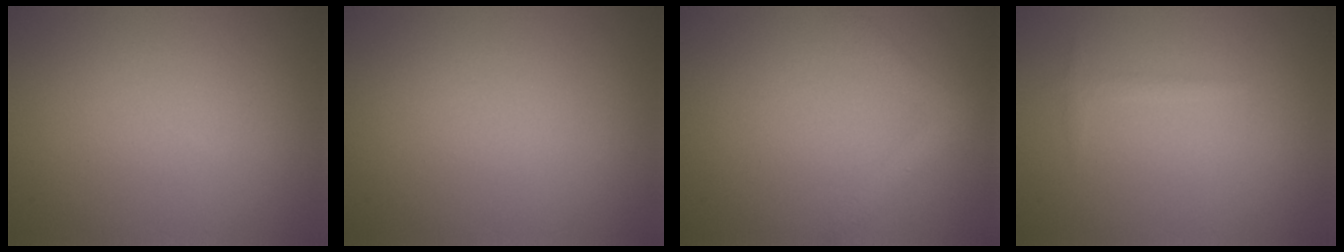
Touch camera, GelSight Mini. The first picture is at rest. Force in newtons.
{"total": 0.0}
{"total": 2.2, "press": 2.2, "slide": 0.1}
{"total": 0.8, "press": 0.8, "slide": 0.0}